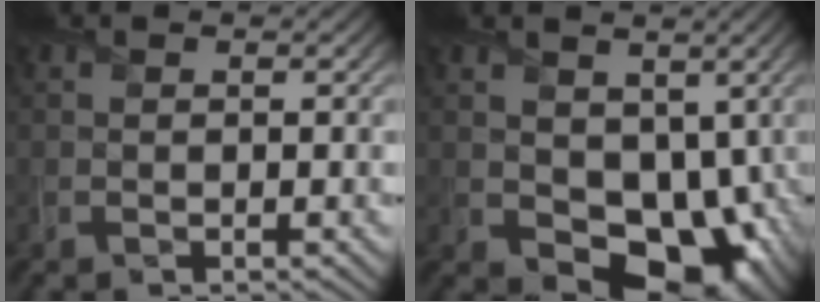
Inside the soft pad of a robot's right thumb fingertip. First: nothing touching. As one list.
[{"total": 9.9, "force": [0.1, 7.2, 6.7], "torque": [-0.118, -0.038, 0.014]}]